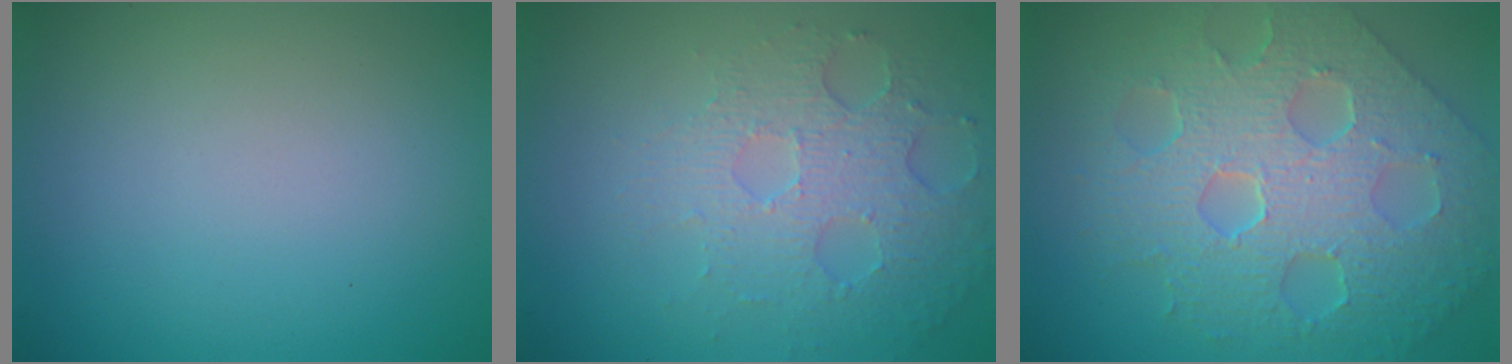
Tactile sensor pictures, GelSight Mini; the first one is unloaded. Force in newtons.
{"total": 5.0, "press": 3.4, "slide": 3.7}
{"total": 9.7, "press": 6.8, "slide": 6.9}